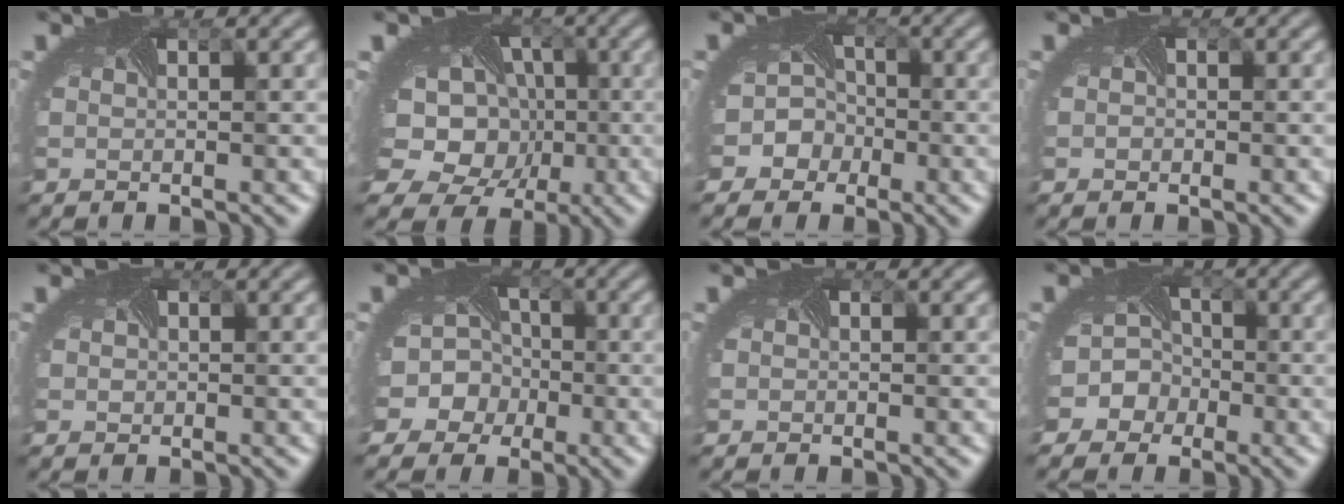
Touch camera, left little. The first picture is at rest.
{"total": 13.2, "force": [-1.1, 11.2, 6.9], "torque": [-0.129, -0.011, -0.040]}
{"total": 5.3, "force": [-2.1, 4.7, 1.2], "torque": [-0.003, 0.003, -0.054]}
{"total": 0.7, "force": [0.1, 0.7, 0.1], "torque": [0.001, -0.005, -0.007]}
{"total": 1.0, "force": [0.2, 0.9, 0.3], "torque": [-0.004, 0.000, -0.003]}
{"total": 9.5, "force": [-2.6, 8.5, 3.3], "torque": [-0.070, 0.004, -0.074]}
{"total": 0.0}
{"total": 6.2, "force": [-2.7, 5.5, 1.4], "torque": [-0.010, 0.000, -0.067]}